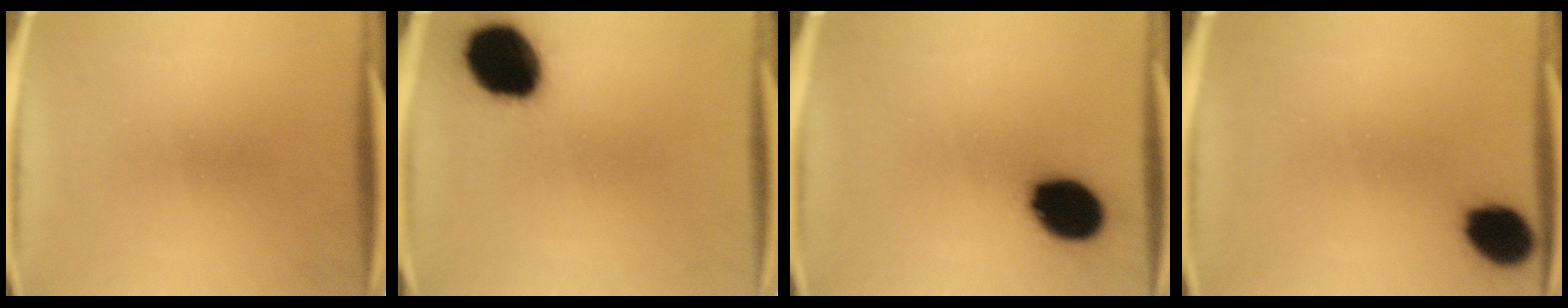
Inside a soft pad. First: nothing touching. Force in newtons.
{"total": 17.9}
{"total": 13.7}
{"total": 9.3}